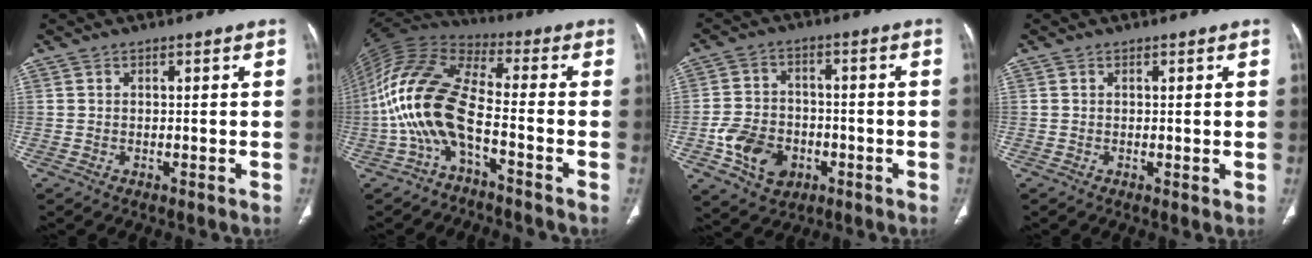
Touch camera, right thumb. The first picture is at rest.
{"total": 14.1, "force": [-4.6, 5.1, 12.3], "torque": [-0.268, 0.071, -0.103]}
{"total": 10.3, "force": [-3.6, 7.8, 5.6], "torque": [-0.080, 0.017, -0.058]}
{"total": 0.7, "force": [0.1, 0.2, 0.7], "torque": [-0.018, -0.005, 0.000]}